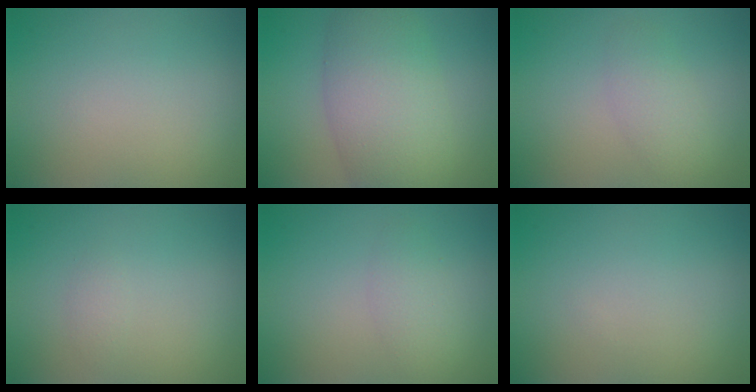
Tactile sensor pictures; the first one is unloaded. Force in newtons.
{"total": 7.8, "press": 7.8, "slide": 0.3}
{"total": 2.2, "press": 2.2, "slide": 0.1}
{"total": 0.7, "press": 0.7, "slide": 0.0}
{"total": 1.8, "press": 1.8, "slide": 0.1}
{"total": 0.0}